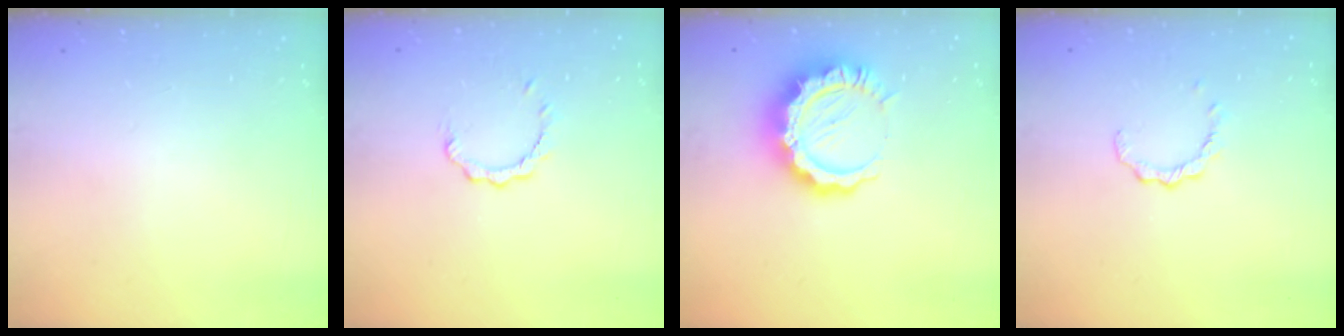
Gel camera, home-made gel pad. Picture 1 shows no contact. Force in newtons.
{"total": 2.8, "press": 2.8, "slide": 0.3}
{"total": 11.0, "press": 11.0, "slide": 1.1}
{"total": 2.9, "press": 2.9, "slide": 0.3}